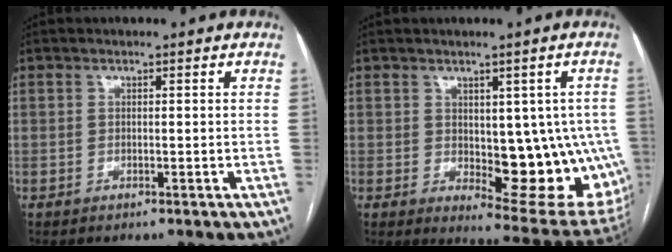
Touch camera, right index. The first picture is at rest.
{"total": 14.4, "force": [-1.4, 6.2, 13.0], "torque": [-0.117, 0.001, 0.001]}